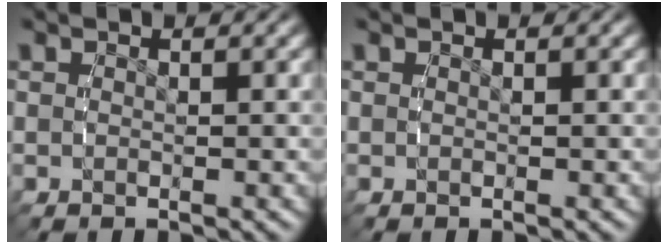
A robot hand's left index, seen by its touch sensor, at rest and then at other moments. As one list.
[{"total": 0.0}]